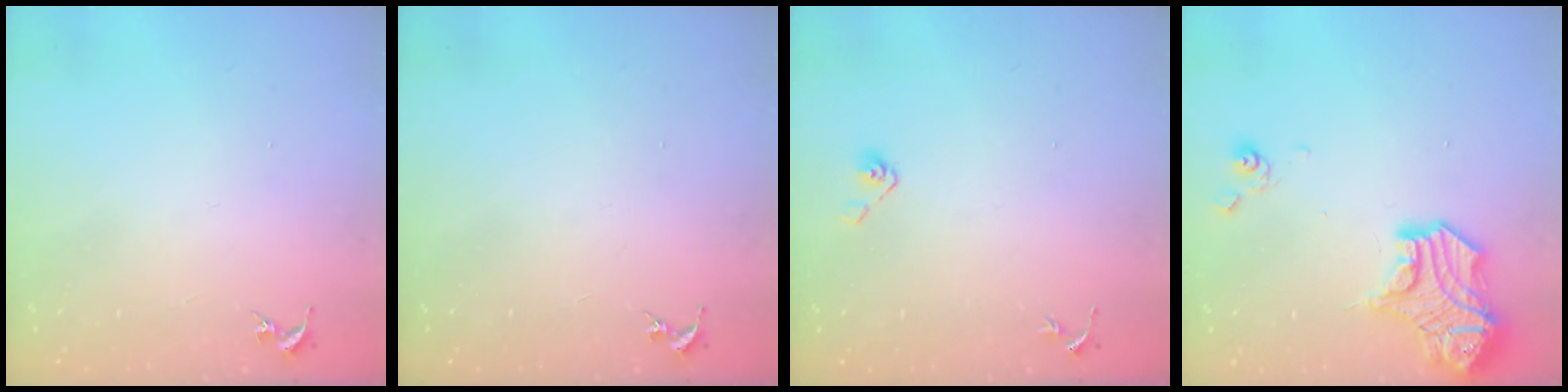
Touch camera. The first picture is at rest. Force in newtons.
{"total": 0.0}
{"total": 5.0, "press": 4.4, "slide": 2.3}
{"total": 17.0, "press": 16.9, "slide": 1.4}